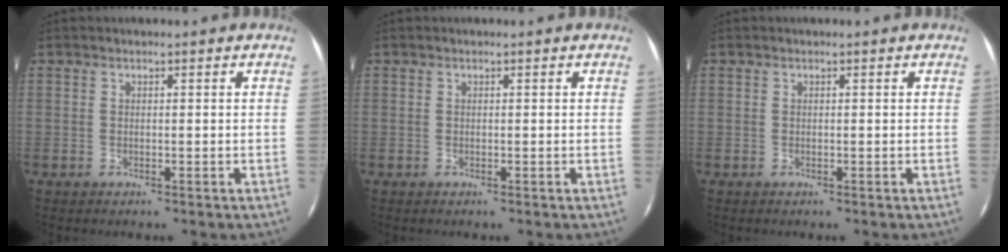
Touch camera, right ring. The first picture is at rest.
{"total": 0.0}
{"total": 0.0}